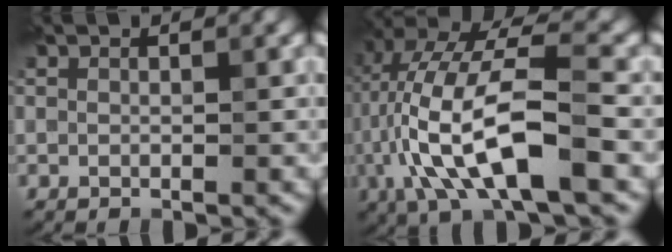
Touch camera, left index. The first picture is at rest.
{"total": 11.7, "force": [-2.2, 4.1, 10.7], "torque": [-0.214, 0.018, -0.046]}